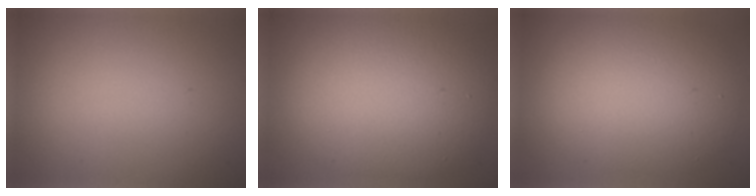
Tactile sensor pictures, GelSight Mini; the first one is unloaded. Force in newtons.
{"total": 10.4, "press": 10.4, "slide": 0.2}
{"total": 7.5, "press": 7.5, "slide": 0.4}